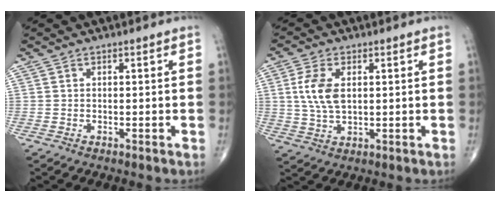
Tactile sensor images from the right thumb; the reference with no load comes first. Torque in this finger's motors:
{"motor_torque": [0.66, 2.07, 1.29, 0.18, 0.18]}